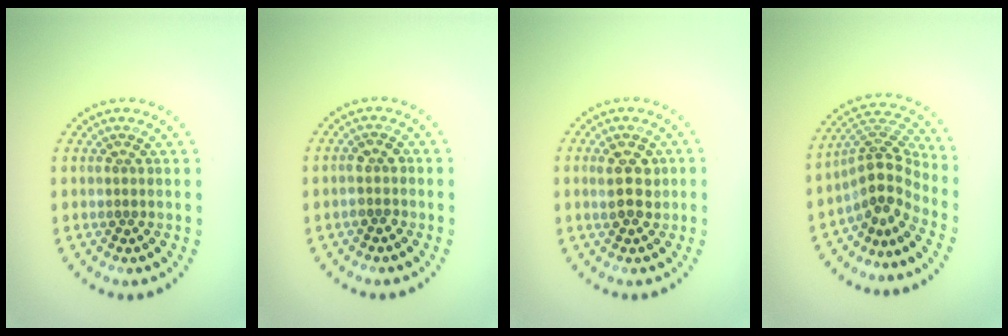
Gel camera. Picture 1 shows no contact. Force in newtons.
{"total": 1.4, "press": 1.3, "slide": 0.5}
{"total": 2.9, "press": 2.8, "slide": 0.5}
{"total": 4.0, "press": 2.7, "slide": 2.9}